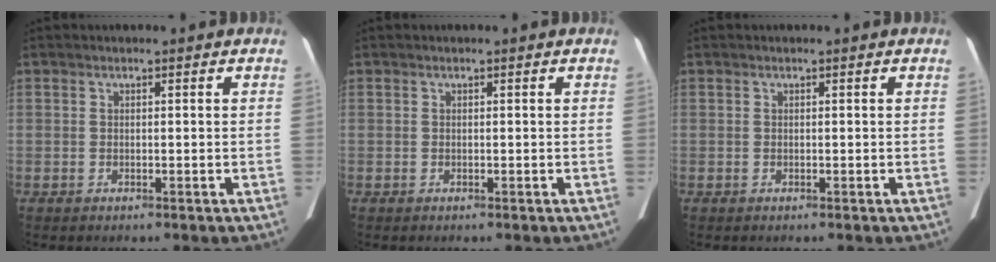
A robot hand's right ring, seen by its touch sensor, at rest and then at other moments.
{"total": 0.0}
{"total": 0.0}